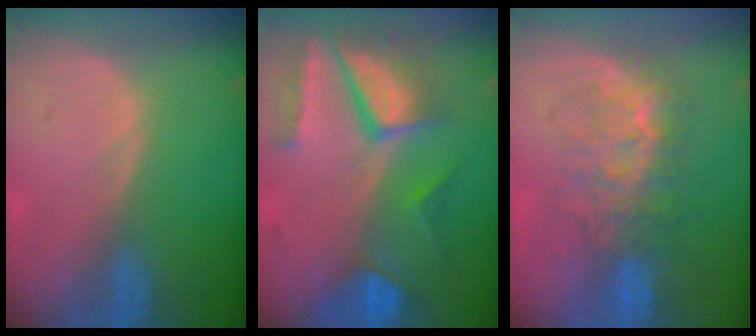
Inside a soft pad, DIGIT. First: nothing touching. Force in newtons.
{"total": 10.3, "press": 8.8, "slide": 5.4}
{"total": 8.1, "press": 7.8, "slide": 1.9}